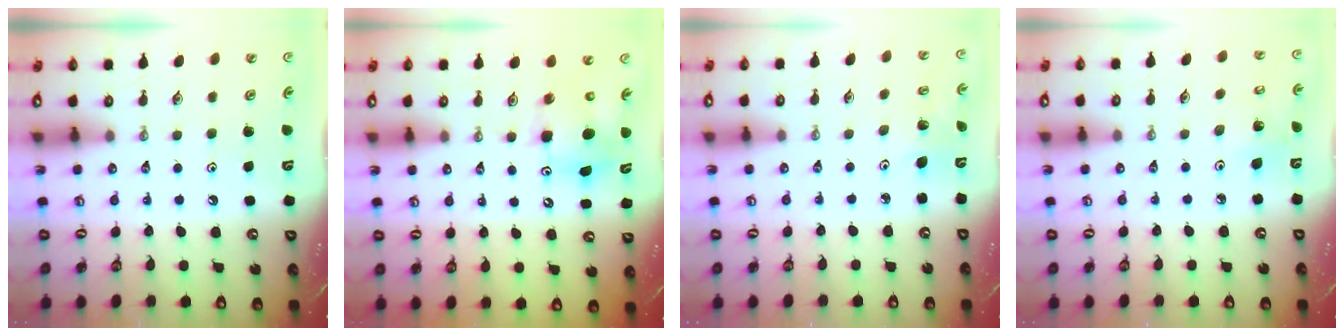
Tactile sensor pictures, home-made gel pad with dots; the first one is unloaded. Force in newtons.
{"total": 7.7, "press": 7.4, "slide": 2.0}
{"total": 3.0, "press": 2.2, "slide": 2.0}
{"total": 5.8, "press": 5.7, "slide": 1.2}